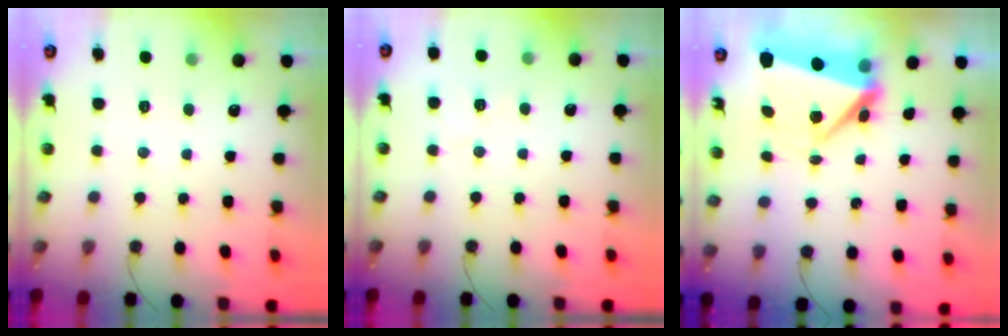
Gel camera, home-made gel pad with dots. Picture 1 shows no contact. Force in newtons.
{"total": 4.9, "press": 4.7, "slide": 1.1}
{"total": 8.1, "press": 8.1, "slide": 0.4}